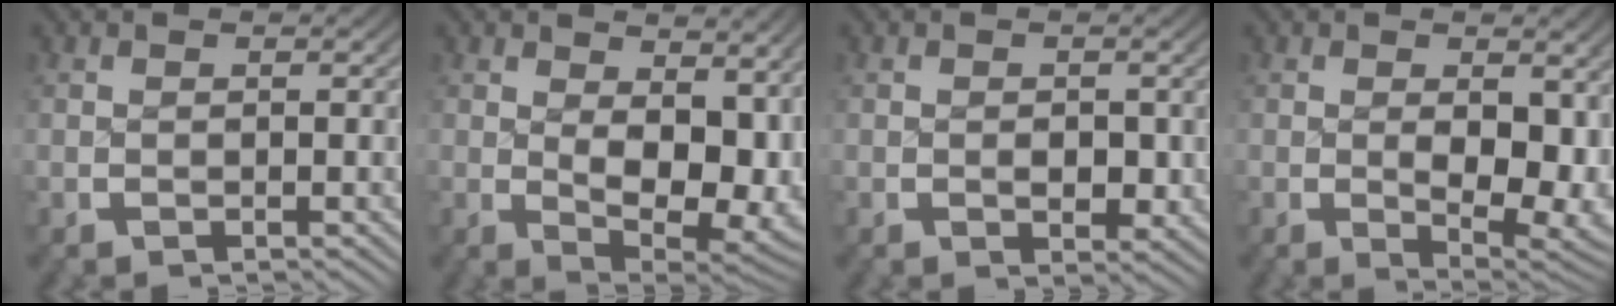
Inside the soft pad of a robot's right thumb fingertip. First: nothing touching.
{"total": 8.3, "force": [0.4, 4.8, 6.8], "torque": [-0.114, -0.048, 0.030]}
{"total": 2.2, "force": [0.0, 1.4, 1.6], "torque": [-0.025, -0.011, 0.005]}
{"total": 6.7, "force": [-0.4, 3.4, 5.7], "torque": [-0.091, -0.032, 0.006]}